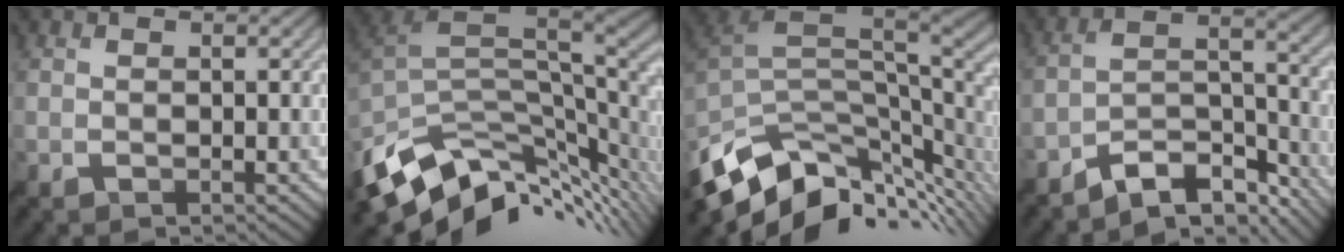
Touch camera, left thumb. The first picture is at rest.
{"total": 12.1, "force": [-3.9, 6.5, 9.5], "torque": [-0.201, -0.030, -0.057]}
{"total": 13.0, "force": [-4.5, 7.4, 9.8], "torque": [-0.209, -0.034, -0.068]}
{"total": 9.0, "force": [-7.5, 2.8, 4.2], "torque": [-0.060, 0.004, -0.144]}